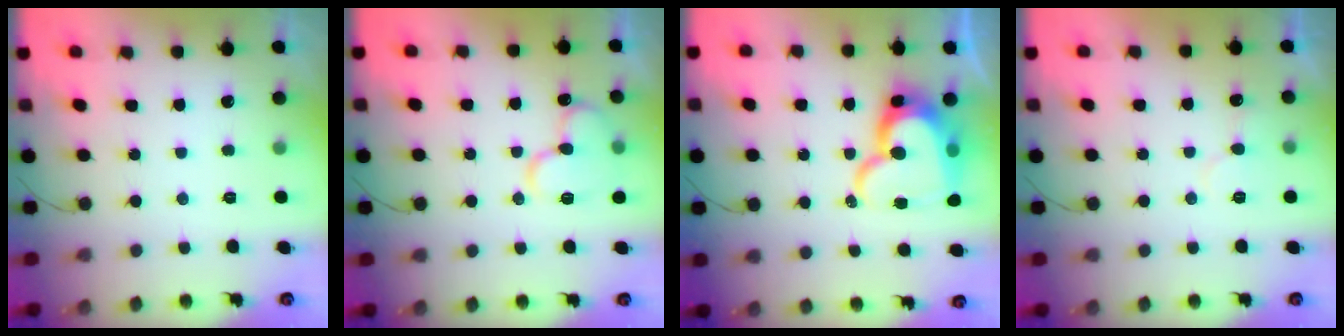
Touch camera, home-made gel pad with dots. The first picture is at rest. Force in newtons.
{"total": 13.4, "press": 13.3, "slide": 1.7}
{"total": 17.0, "press": 17.0, "slide": 1.5}
{"total": 7.2, "press": 7.2, "slide": 0.5}